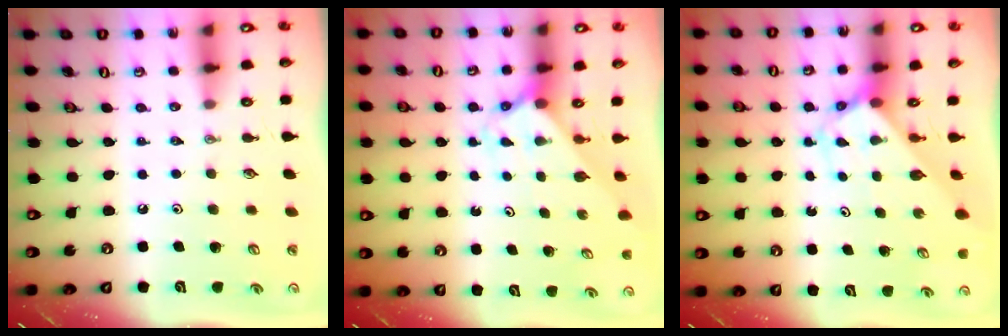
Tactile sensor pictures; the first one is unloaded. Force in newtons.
{"total": 2.0, "press": 2.0, "slide": 0.1}
{"total": 2.9, "press": 2.9, "slide": 0.3}